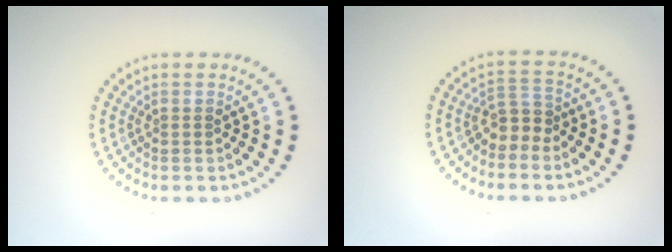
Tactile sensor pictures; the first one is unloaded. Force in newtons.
{"total": 2.2, "press": 1.7, "slide": 1.4}